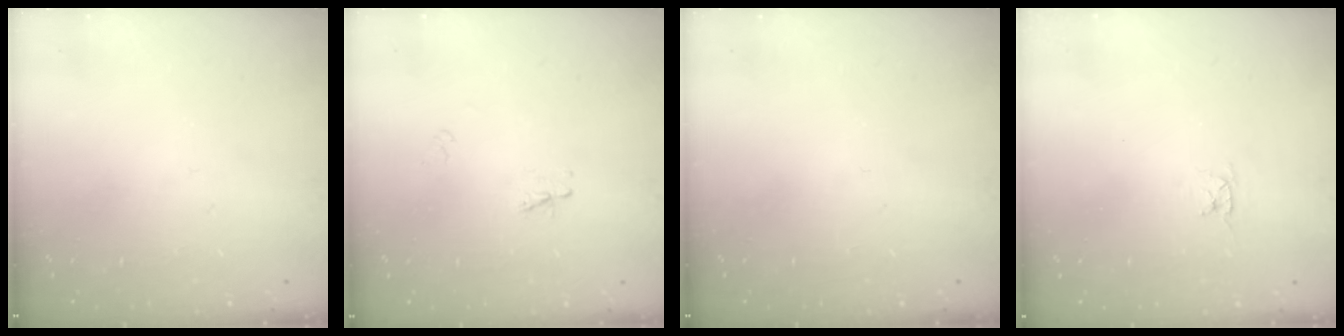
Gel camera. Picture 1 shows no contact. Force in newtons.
{"total": 2.3, "press": 2.3, "slide": 0.3}
{"total": 0.0}
{"total": 2.8, "press": 2.8, "slide": 0.3}